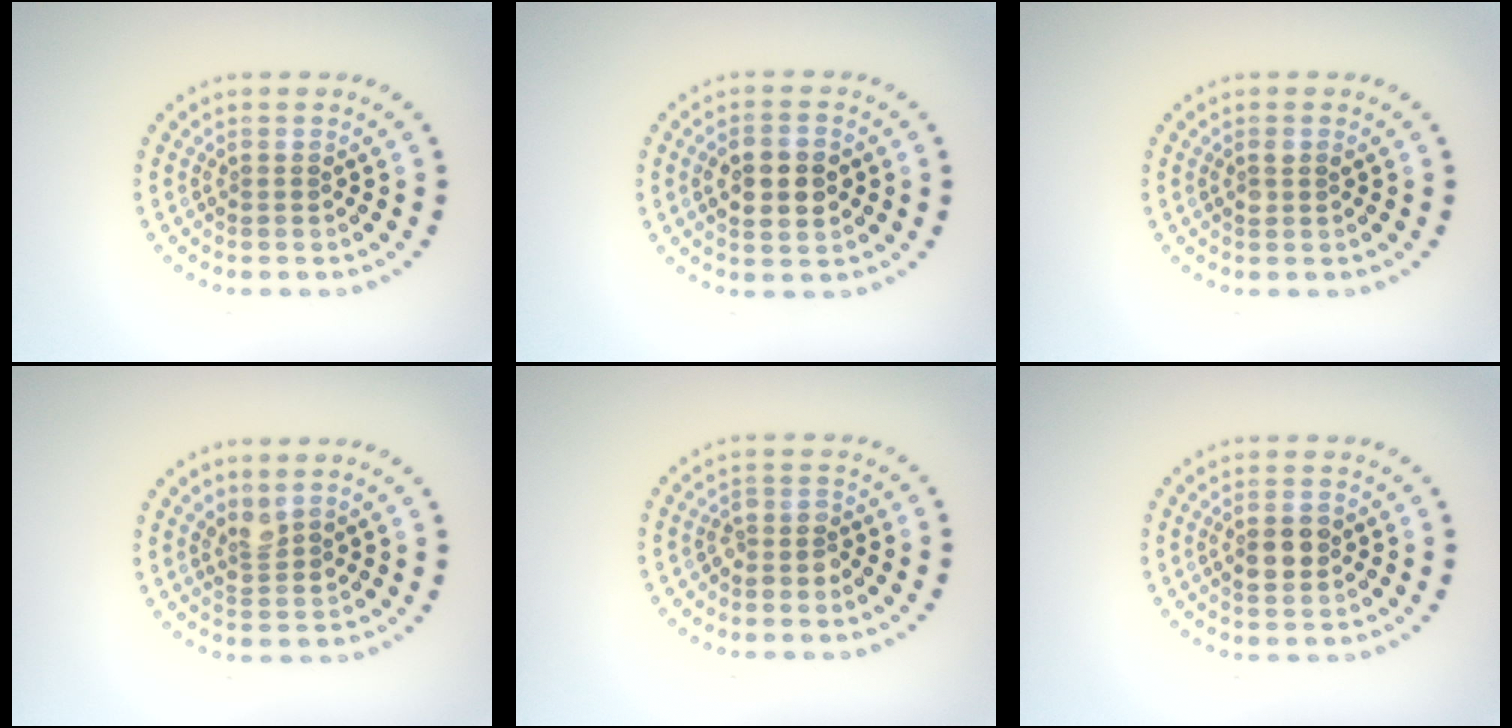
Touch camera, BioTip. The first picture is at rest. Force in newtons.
{"total": 4.6, "press": 4.6, "slide": 0.1}
{"total": 1.2, "press": 1.0, "slide": 0.5}
{"total": 1.8, "press": 1.4, "slide": 1.1}
{"total": 1.6, "press": 1.4, "slide": 0.8}
{"total": 2.8, "press": 2.8, "slide": 0.1}